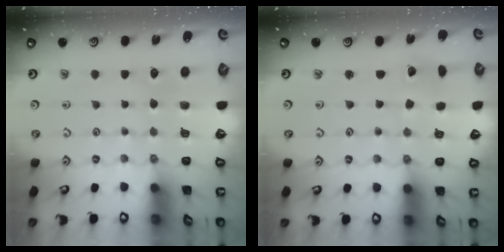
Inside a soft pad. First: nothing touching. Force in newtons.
{"total": 2.7, "press": 2.7, "slide": 0.2}